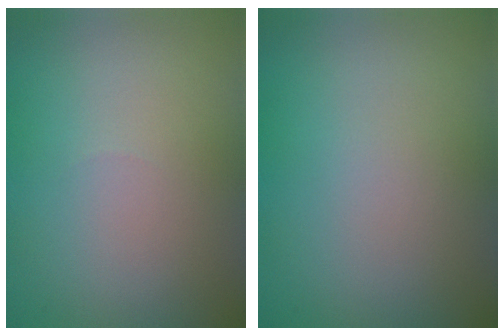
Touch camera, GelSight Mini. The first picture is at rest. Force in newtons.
{"total": 0.0}